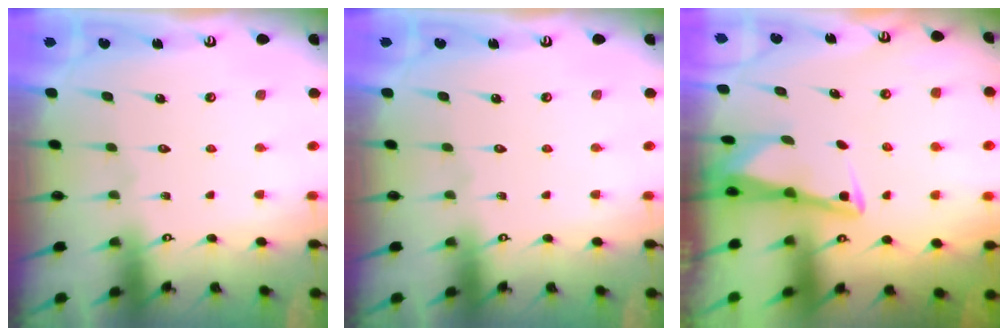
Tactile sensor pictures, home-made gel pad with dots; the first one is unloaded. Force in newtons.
{"total": 0.0}
{"total": 3.0, "press": 3.0, "slide": 0.4}